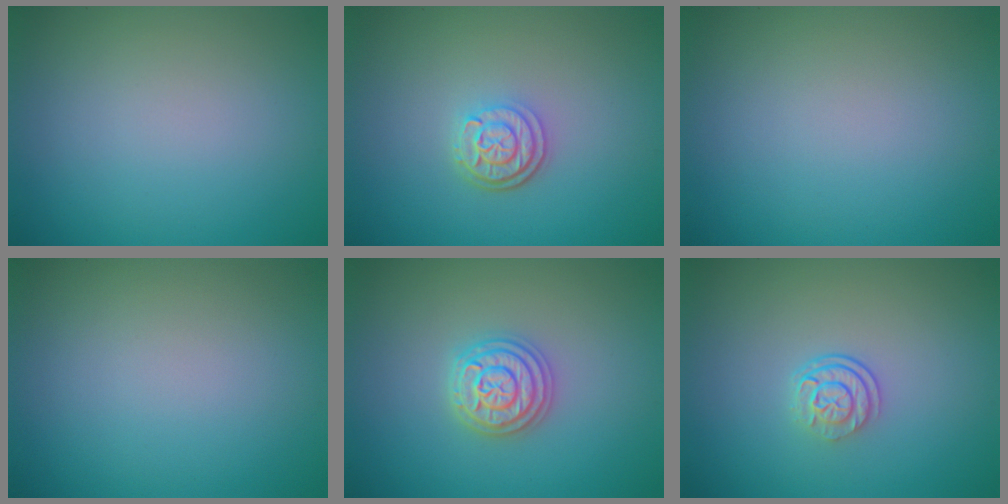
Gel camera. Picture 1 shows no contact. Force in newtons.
{"total": 3.0, "press": 2.5, "slide": 1.6}
{"total": 0.0}
{"total": 0.0}
{"total": 3.7, "press": 3.6, "slide": 0.5}
{"total": 2.5, "press": 1.8, "slide": 1.8}